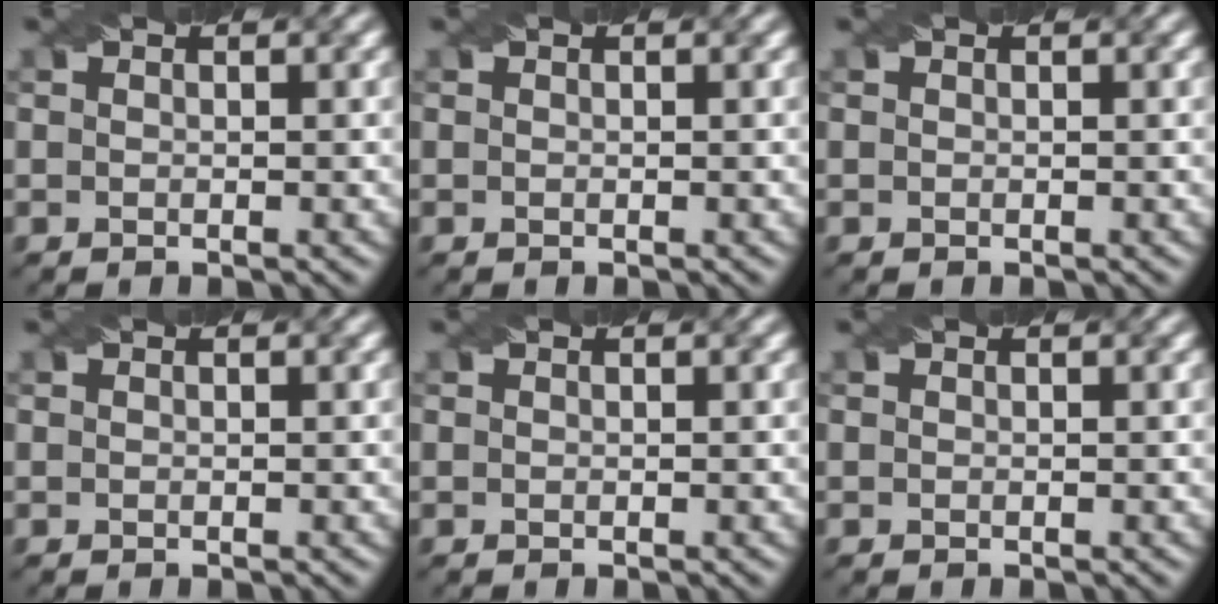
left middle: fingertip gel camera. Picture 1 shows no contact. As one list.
[{"total": 0.0}, {"total": 0.0}, {"total": 0.0}, {"total": 0.0}, {"total": 0.0}]